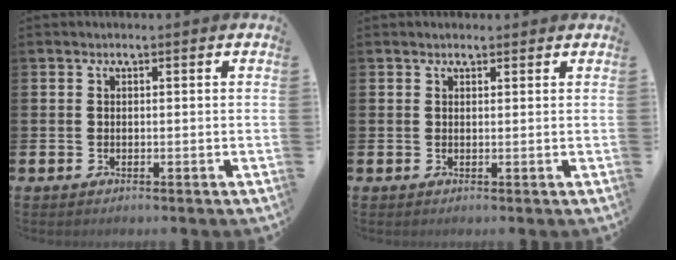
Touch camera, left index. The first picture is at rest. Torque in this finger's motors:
{"motor_torque": [0.54, -0.75, 0.02, 0.01]}